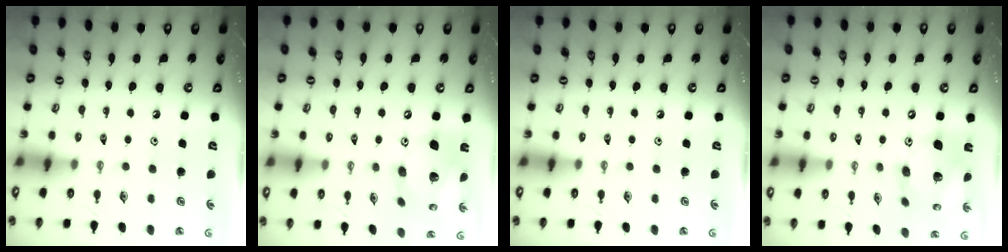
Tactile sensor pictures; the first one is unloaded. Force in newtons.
{"total": 16.5, "press": 16.2, "slide": 3.1}
{"total": 0.0}
{"total": 17.9, "press": 17.6, "slide": 3.4}